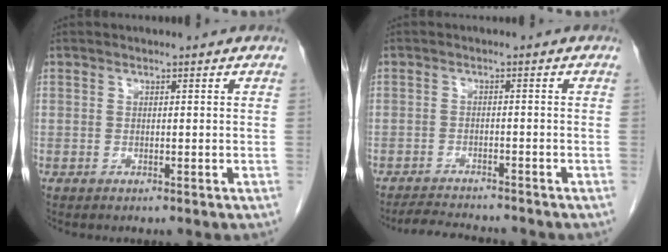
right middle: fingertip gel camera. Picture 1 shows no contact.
{"total": 5.6, "force": [-5.4, 0.5, 1.4], "torque": [-0.024, -0.012, -0.088]}